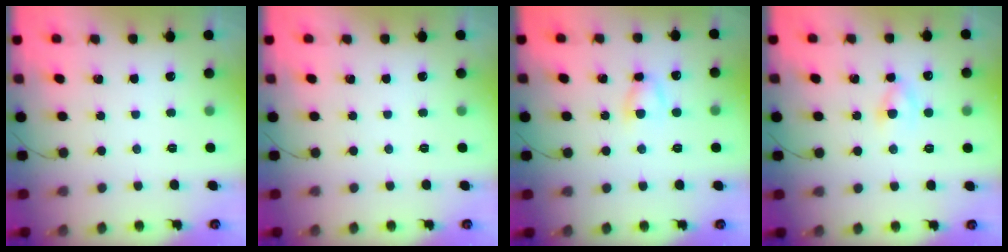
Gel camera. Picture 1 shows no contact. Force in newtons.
{"total": 0.0}
{"total": 3.9, "press": 3.9, "slide": 0.6}
{"total": 3.2, "press": 3.0, "slide": 1.3}